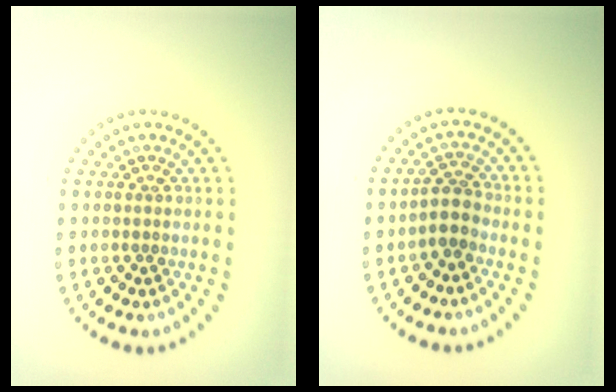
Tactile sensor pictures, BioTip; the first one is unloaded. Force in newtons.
{"total": 2.3, "press": 1.9, "slide": 1.3}